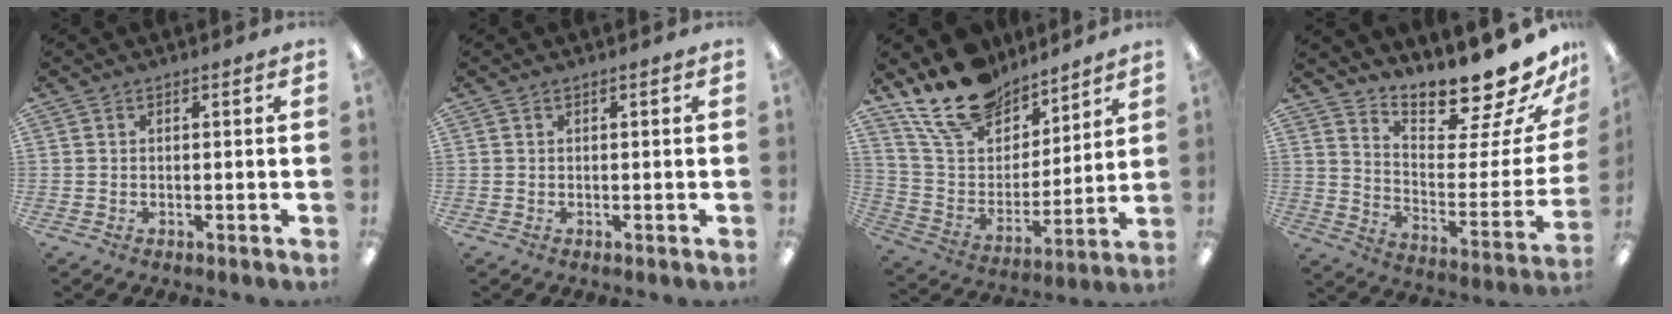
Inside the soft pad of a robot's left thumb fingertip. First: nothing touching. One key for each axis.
{"total": 0.0}
{"total": 19.3, "fx": 14.7, "fy": 10.1, "fz": 7.3, "tx": -0.146, "ty": -0.087, "tz": 0.271}
{"total": 16.3, "fx": 15.4, "fy": 1.9, "fz": 5.0, "tx": -0.056, "ty": -0.151, "tz": 0.251}